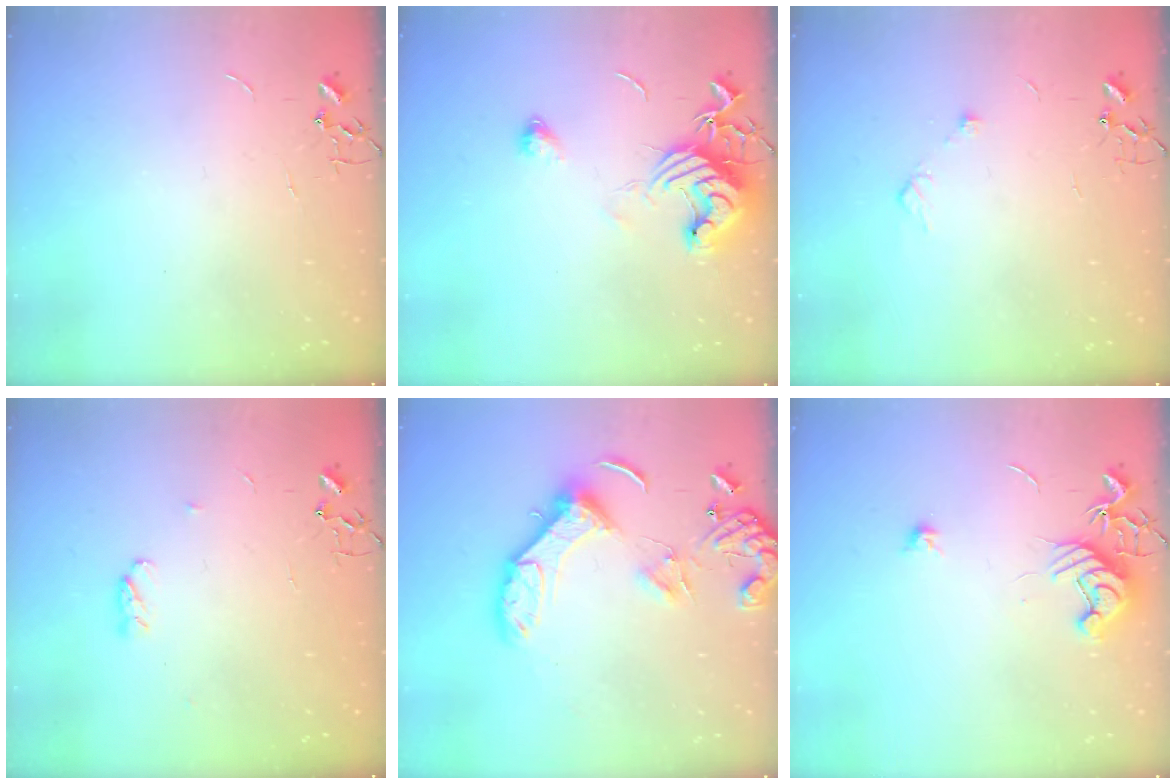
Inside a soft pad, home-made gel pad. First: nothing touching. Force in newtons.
{"total": 12.0, "press": 11.9, "slide": 1.6}
{"total": 6.1, "press": 6.0, "slide": 0.8}
{"total": 3.8, "press": 3.7, "slide": 0.6}
{"total": 15.3, "press": 15.1, "slide": 2.1}
{"total": 10.1, "press": 10.1, "slide": 0.7}